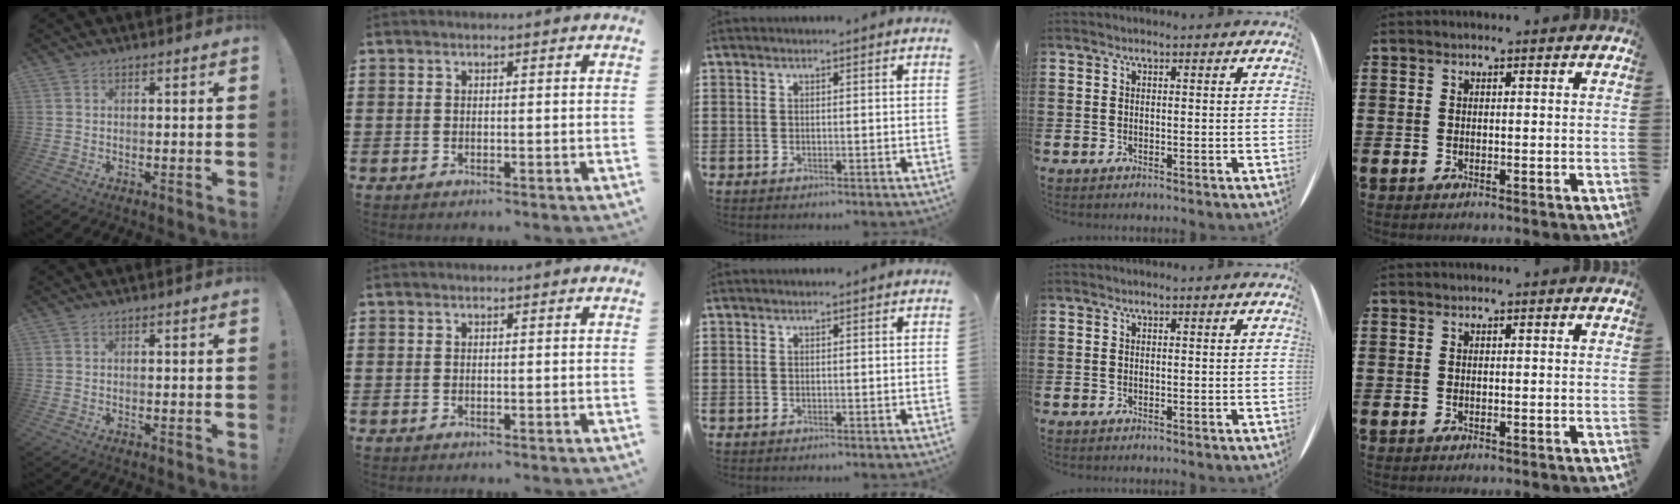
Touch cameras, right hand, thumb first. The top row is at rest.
{}